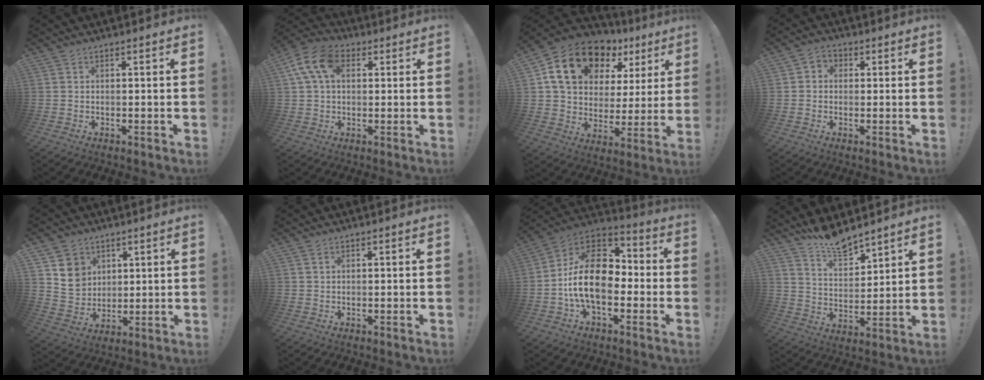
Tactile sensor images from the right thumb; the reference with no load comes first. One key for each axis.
{"total": 12.3, "fx": 3.7, "fy": 7.9, "fz": 8.7, "tx": -0.169, "ty": 0.008, "tz": 0.073}
{"total": 18.5, "fx": 10.5, "fy": 11.5, "fz": 9.9, "tx": -0.164, "ty": -0.047, "tz": 0.199}
{"total": 2.7, "fx": -0.9, "fy": 2.2, "fz": 1.2, "tx": -0.022, "ty": 0.013, "tz": -0.016}
{"total": 8.9, "fx": 4.6, "fy": 7.4, "fz": 1.7, "tx": -0.020, "ty": -0.034, "tz": 0.095}
{"total": 0.8, "fx": 0.5, "fy": 0.4, "fz": 0.3, "tx": -0.008, "ty": 0.003, "tz": 0.010}
{"total": 19.5, "fx": -1.9, "fy": 12.1, "fz": 15.1, "tx": -0.267, "ty": 0.022, "tz": -0.021}
{"total": 10.0, "fx": 9.3, "fy": 2.5, "fz": 2.7, "tx": -0.052, "ty": -0.075, "tz": 0.174}